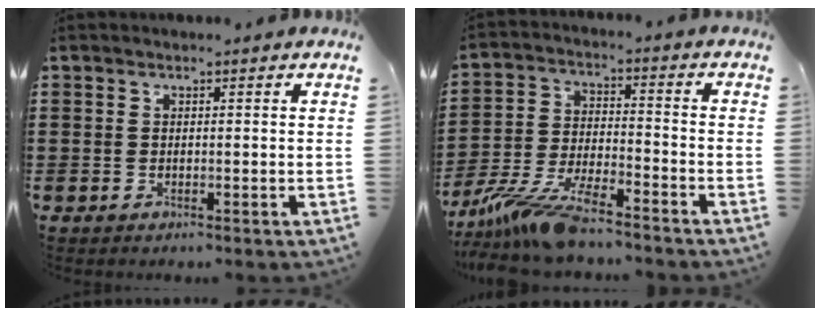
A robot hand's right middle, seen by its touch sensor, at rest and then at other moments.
{"total": 9.5, "force": [-8.3, 0.7, 4.5], "torque": [-0.109, -0.004, -0.167]}